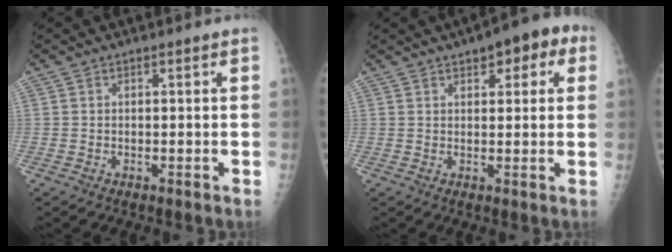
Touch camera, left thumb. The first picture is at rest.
{"total": 8.2, "force": [3.8, 3.9, 6.2], "torque": [-0.044, 0.006, 0.041]}